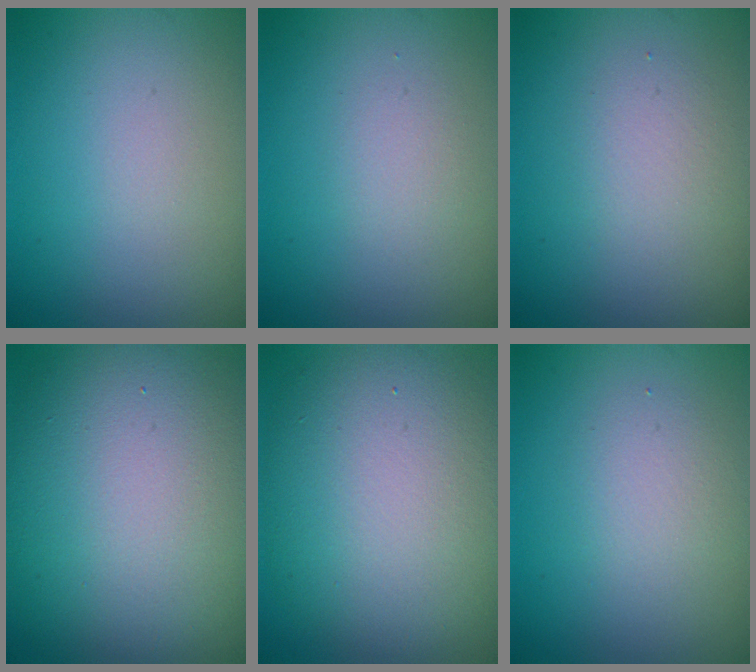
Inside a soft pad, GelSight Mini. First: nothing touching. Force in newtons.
{"total": 1.2, "press": 1.2, "slide": 0.0}
{"total": 1.9, "press": 1.9, "slide": 0.1}
{"total": 16.0, "press": 16.0, "slide": 0.9}
{"total": 11.9, "press": 11.9, "slide": 1.1}
{"total": 2.2, "press": 2.2, "slide": 0.1}